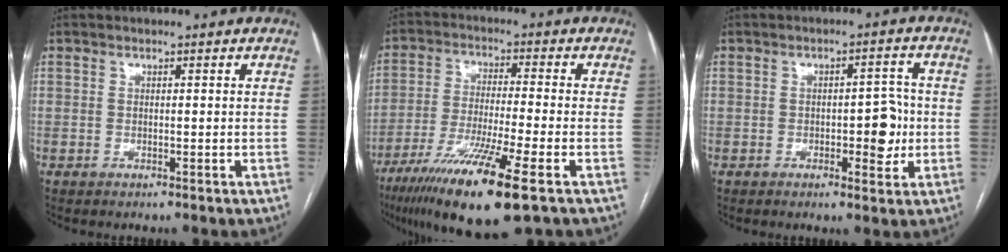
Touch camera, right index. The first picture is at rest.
{"total": 14.9, "force": [-8.5, 0.0, 12.2], "torque": [-0.237, -0.042, -0.150]}
{"total": 5.5, "force": [-0.8, 2.3, 5.0], "torque": [-0.058, 0.008, -0.007]}